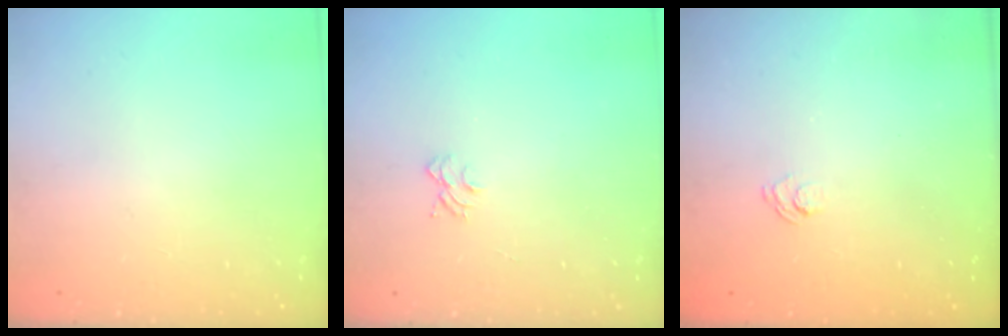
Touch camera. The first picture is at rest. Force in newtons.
{"total": 5.1, "press": 5.1, "slide": 0.4}
{"total": 2.3, "press": 1.8, "slide": 1.3}